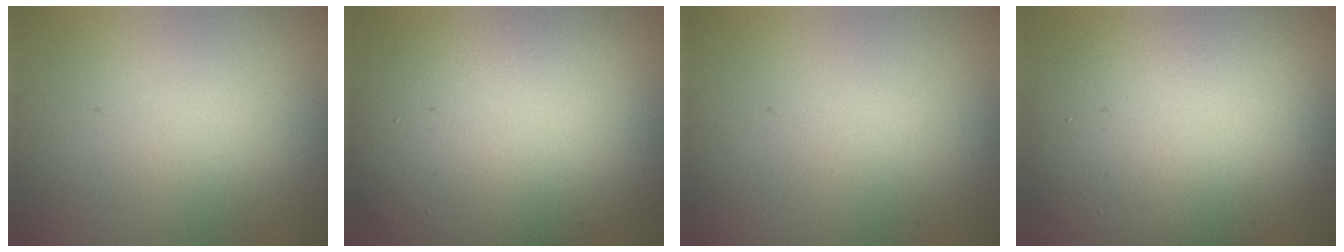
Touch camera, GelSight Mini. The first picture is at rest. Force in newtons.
{"total": 13.8, "press": 13.7, "slide": 1.2}
{"total": 0.0}
{"total": 11.9, "press": 11.8, "slide": 0.8}